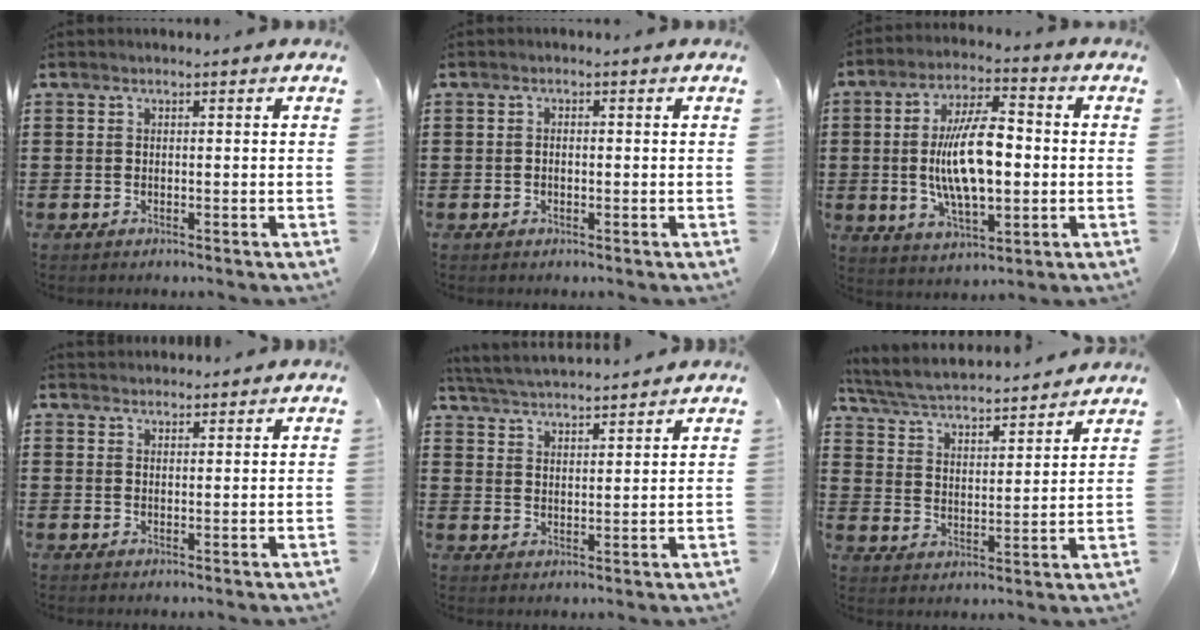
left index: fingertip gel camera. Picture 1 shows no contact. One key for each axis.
{"total": 0.8, "fx": -0.2, "fy": 0.4, "fz": 0.7, "tx": -0.016, "ty": -0.001, "tz": -0.003}
{"total": 12.9, "fx": 0.0, "fy": 5.6, "fz": 11.7, "tx": -0.234, "ty": 0.004, "tz": -0.008}
{"total": 1.7, "fx": 1.7, "fy": 0.3, "fz": -0.1, "tx": -0.001, "ty": 0.002, "tz": 0.034}
{"total": 4.0, "fx": 4.0, "fy": -0.3, "fz": 0.5, "tx": -0.025, "ty": -0.022, "tz": 0.069}
{"total": 4.6, "fx": 4.4, "fy": 0.2, "fz": 1.4, "tx": -0.049, "ty": -0.031, "tz": 0.068}